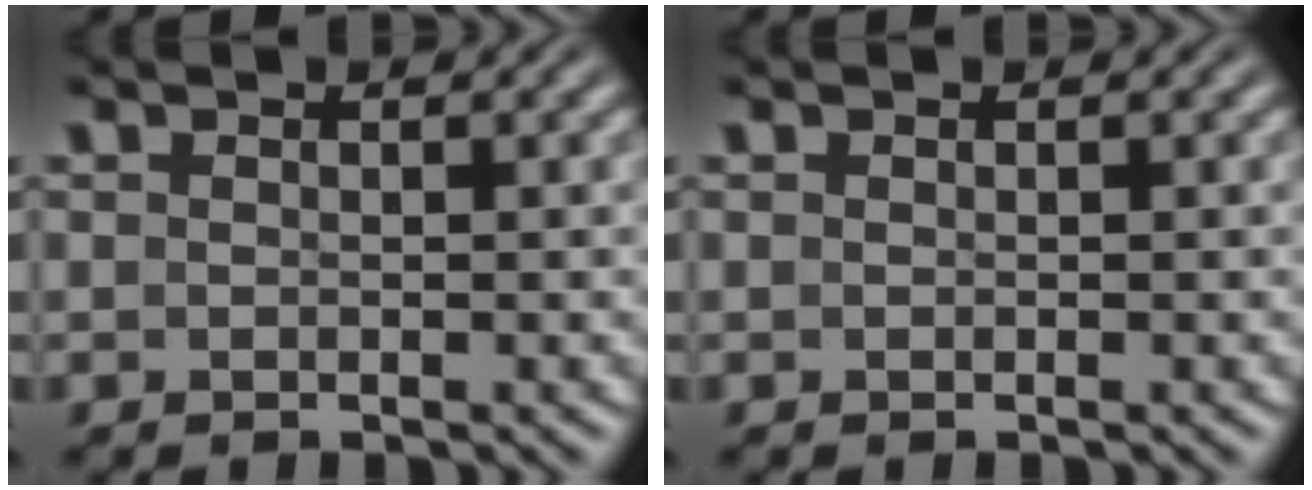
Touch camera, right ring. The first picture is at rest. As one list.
[{"total": 0.0}]